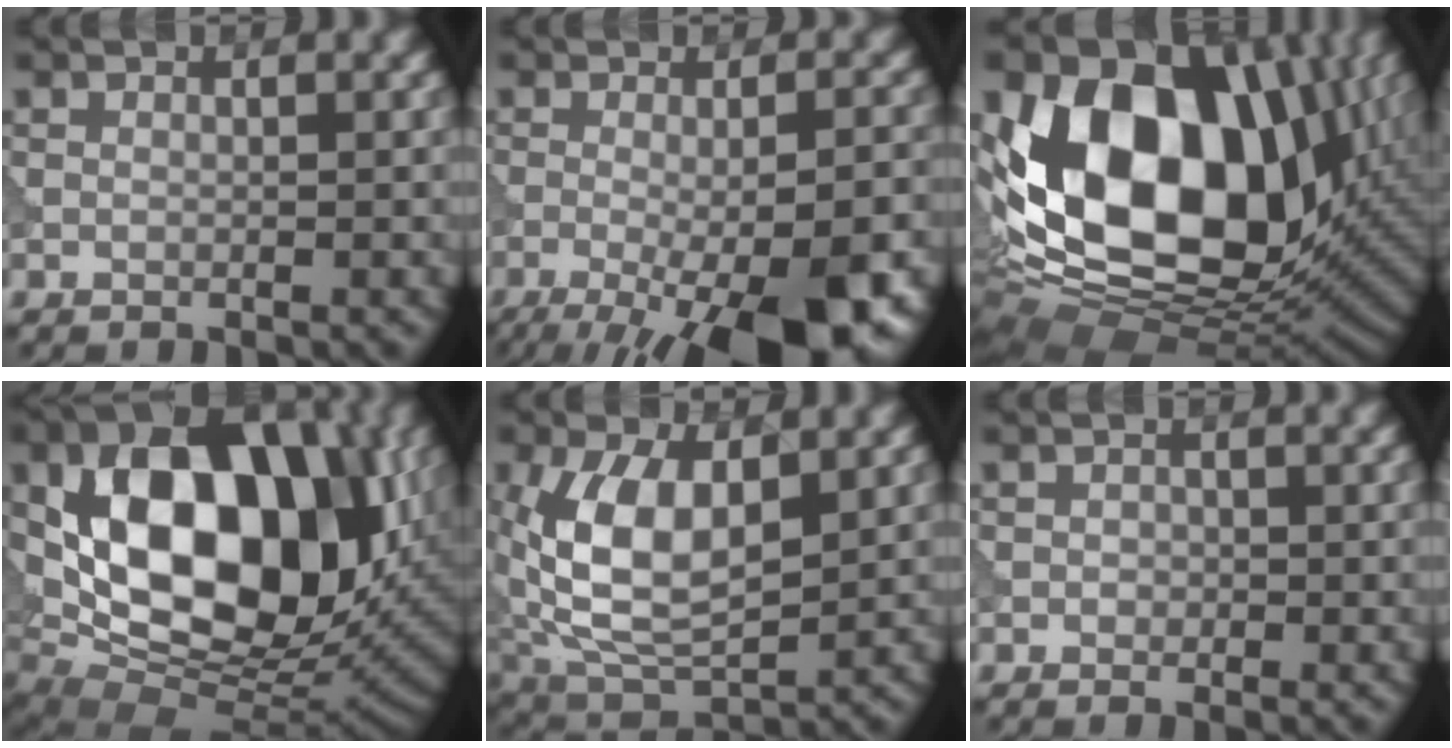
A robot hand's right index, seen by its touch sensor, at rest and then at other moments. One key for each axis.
{"total": 11.9, "fx": -5.4, "fy": 3.3, "fz": 10.1, "tx": -0.141, "ty": -0.020, "tz": -0.076}
{"total": 17.4, "fx": 2.9, "fy": 12.0, "fz": 12.3, "tx": -0.226, "ty": 0.002, "tz": 0.047}
{"total": 17.4, "fx": 3.1, "fy": 11.0, "fz": 13.2, "tx": -0.210, "ty": 0.004, "tz": 0.057}
{"total": 8.8, "fx": 1.3, "fy": 4.7, "fz": 7.4, "tx": -0.158, "ty": 0.002, "tz": 0.020}
{"total": 1.0, "fx": -0.2, "fy": 0.8, "fz": 0.6, "tx": -0.011, "ty": -0.001, "tz": -0.005}